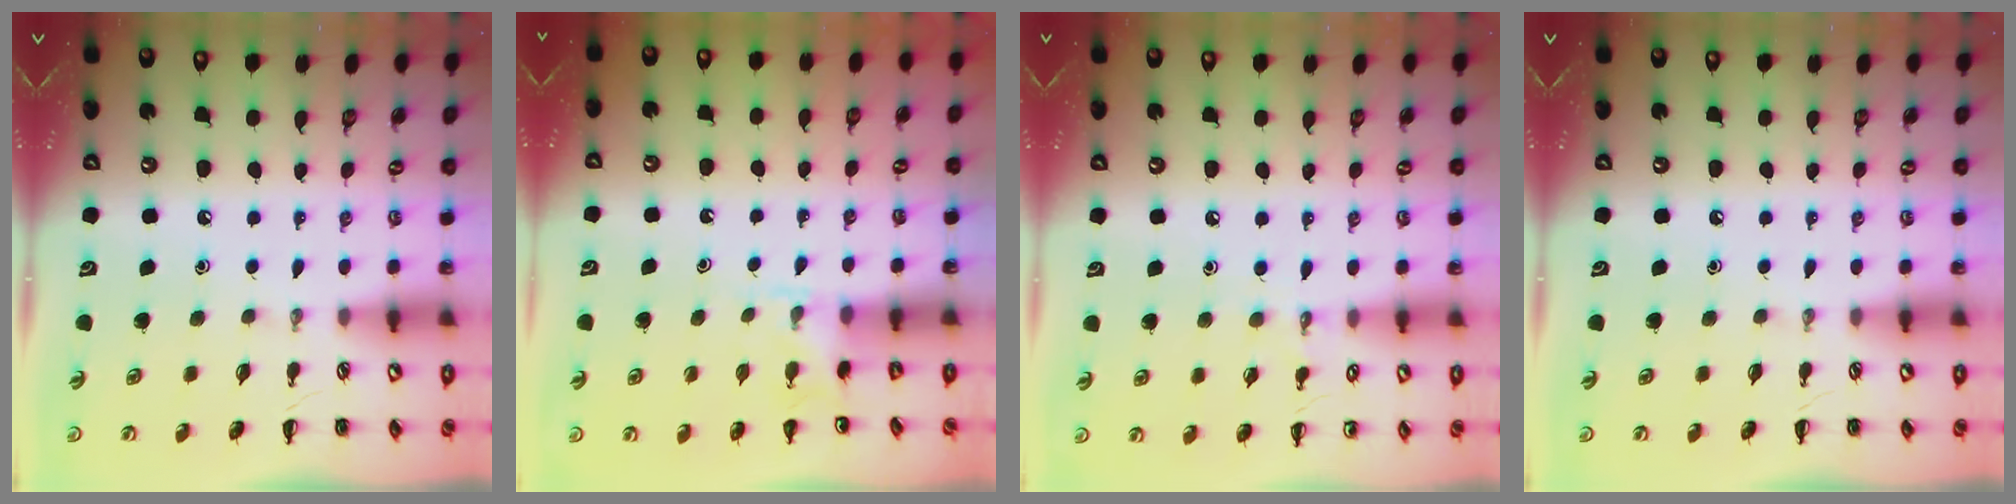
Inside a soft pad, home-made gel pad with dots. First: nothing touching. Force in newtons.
{"total": 4.3, "press": 4.1, "slide": 1.2}
{"total": 5.8, "press": 5.6, "slide": 1.6}
{"total": 0.0}